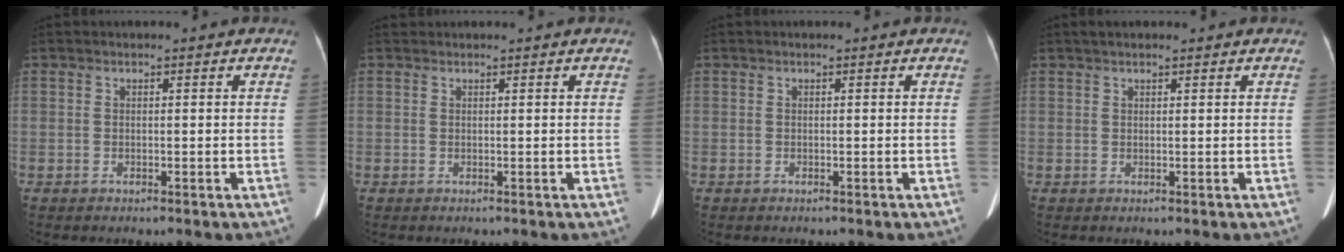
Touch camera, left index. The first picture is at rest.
{"total": 0.7, "force": [0.7, 0.0, 0.0], "torque": [-0.002, 0.021, 0.016]}
{"total": 0.0}
{"total": 2.3, "force": [1.8, 0.6, 1.3], "torque": [-0.022, 0.023, 0.028]}